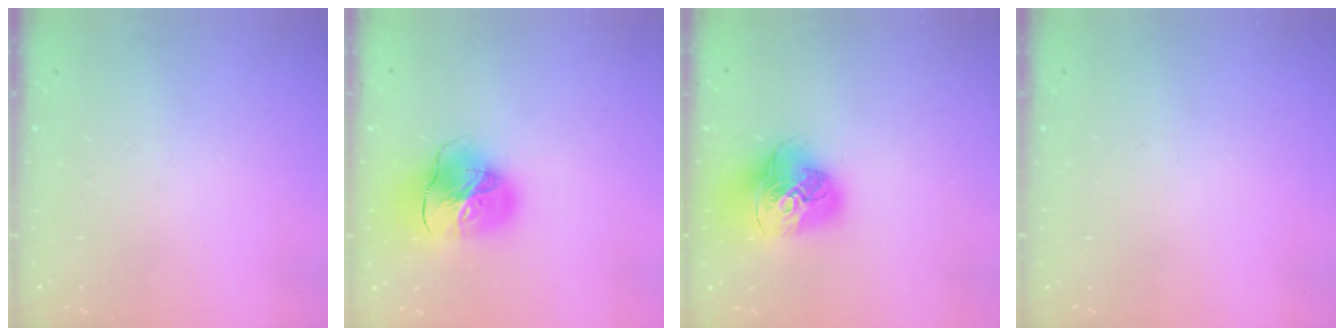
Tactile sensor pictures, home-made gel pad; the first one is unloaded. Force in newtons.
{"total": 19.2, "press": 19.0, "slide": 2.1}
{"total": 19.2, "press": 19.1, "slide": 2.2}
{"total": 0.0}